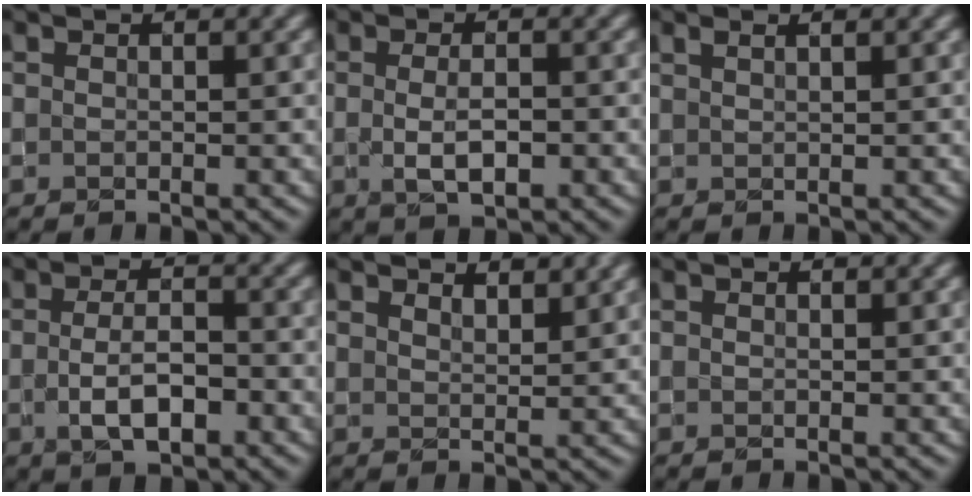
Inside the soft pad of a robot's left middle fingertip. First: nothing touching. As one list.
[{"total": 2.9, "force": [-0.4, 1.1, 2.7], "torque": [-0.051, -0.005, -0.004]}, {"total": 1.1, "force": [0.8, 0.3, 0.7], "torque": [-0.011, 0.001, 0.011]}, {"total": 3.9, "force": [-1.0, 1.5, 3.4], "torque": [-0.064, -0.002, -0.018]}, {"total": 2.6, "force": [2.2, 0.8, 1.1], "torque": [-0.020, 0.000, 0.042]}, {"total": 0.0}]